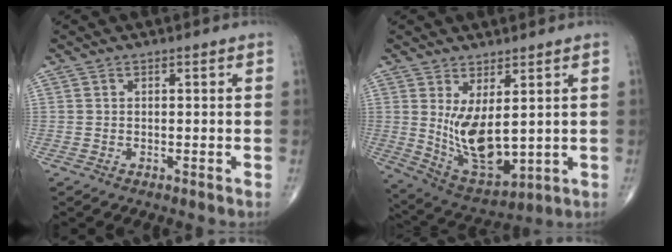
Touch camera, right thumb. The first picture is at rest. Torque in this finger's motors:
{"motor_torque": [-0.63, 1.00, 1.08, 0.37, 0.10]}